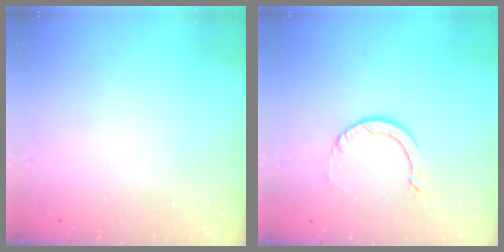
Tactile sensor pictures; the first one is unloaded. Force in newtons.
{"total": 3.8, "press": 3.8, "slide": 0.4}